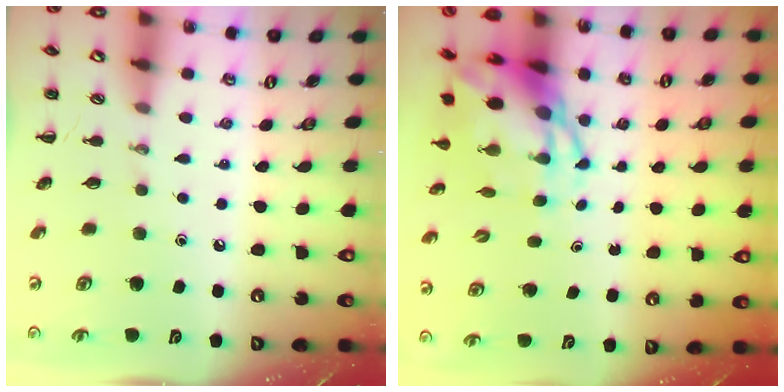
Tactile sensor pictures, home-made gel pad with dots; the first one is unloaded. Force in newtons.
{"total": 7.1, "press": 6.8, "slide": 1.9}